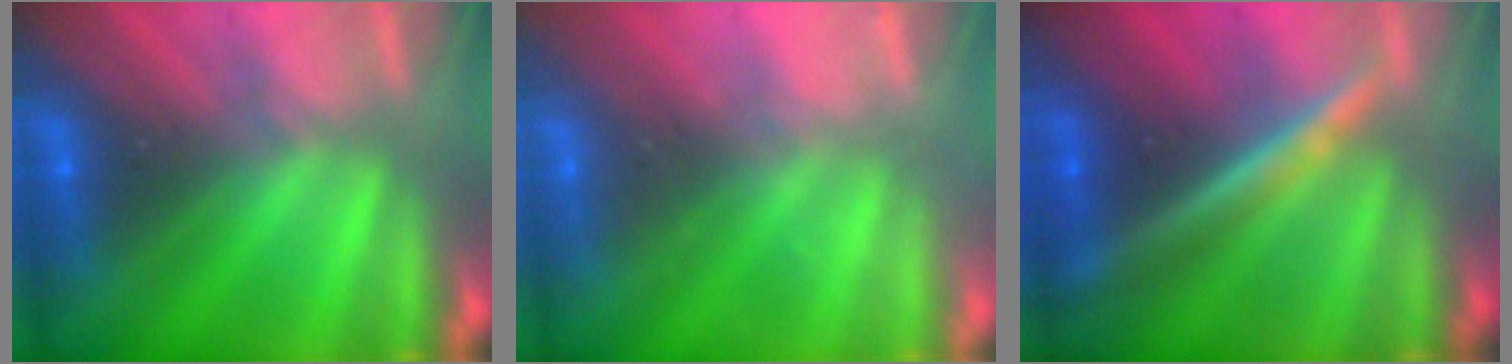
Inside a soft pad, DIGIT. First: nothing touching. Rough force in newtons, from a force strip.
{"total": 2.2}
{"total": 4.9}